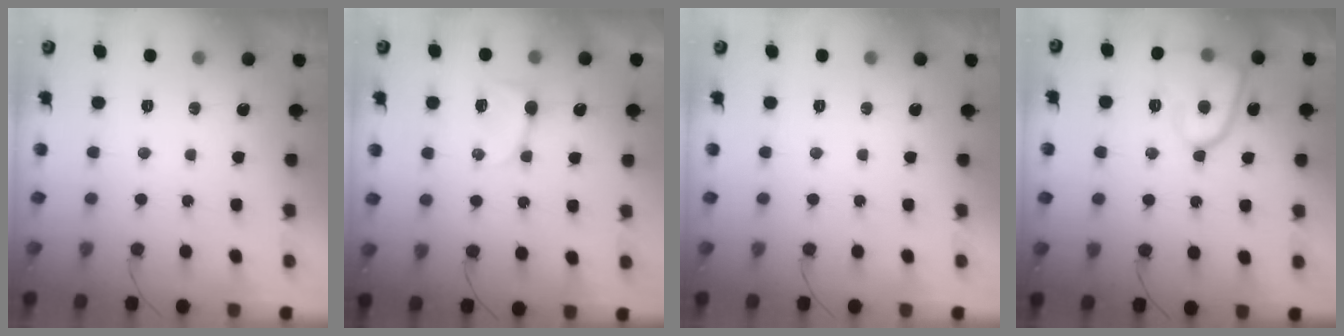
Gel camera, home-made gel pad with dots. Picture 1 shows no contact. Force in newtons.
{"total": 4.9, "press": 4.9, "slide": 0.7}
{"total": 0.0}
{"total": 11.3, "press": 11.2, "slide": 1.5}